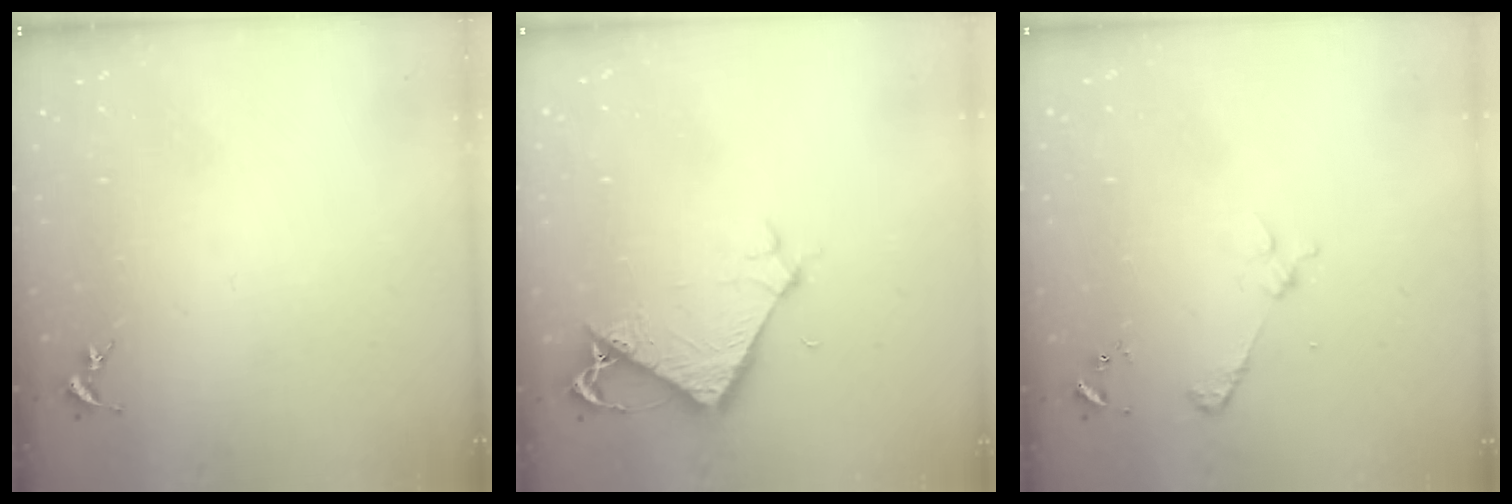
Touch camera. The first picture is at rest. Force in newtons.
{"total": 5.9, "press": 5.8, "slide": 0.5}
{"total": 2.2, "press": 2.2, "slide": 0.2}